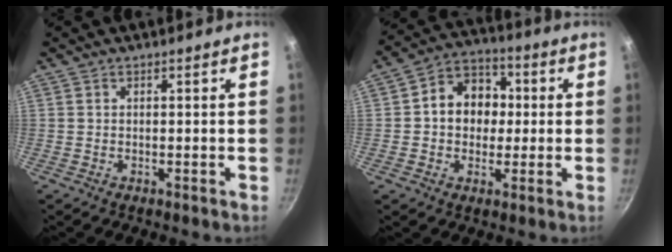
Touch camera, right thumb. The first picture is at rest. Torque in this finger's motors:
{"motor_torque": [-0.13, 0.41, 0.11, -0.02, 0.04]}